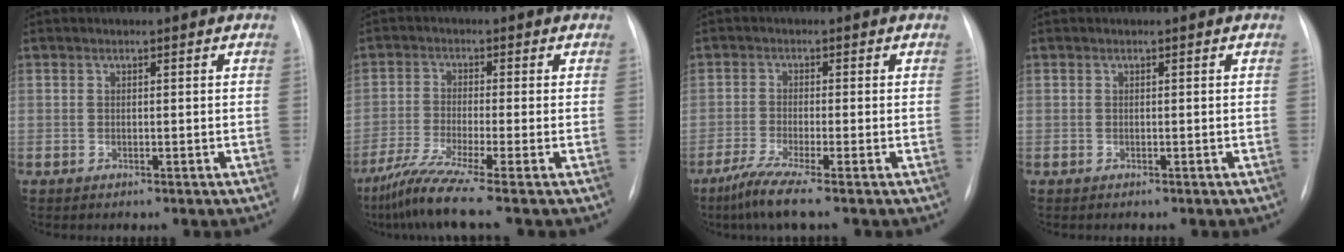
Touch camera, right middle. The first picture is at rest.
{"total": 7.4, "force": [-5.5, -1.6, 4.7], "torque": [-0.092, -0.034, -0.106]}
{"total": 5.2, "force": [-3.7, -0.7, 3.7], "torque": [-0.078, -0.020, -0.077]}
{"total": 0.0}